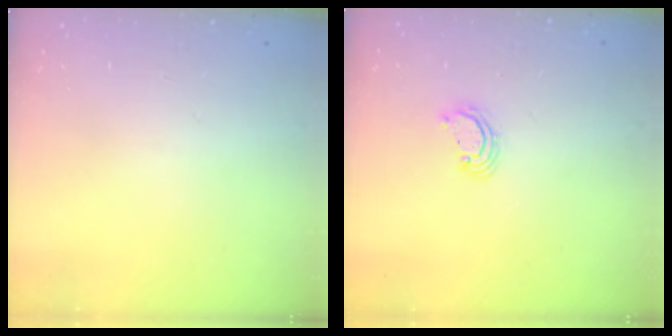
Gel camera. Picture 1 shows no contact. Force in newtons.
{"total": 2.4, "press": 2.4, "slide": 0.1}